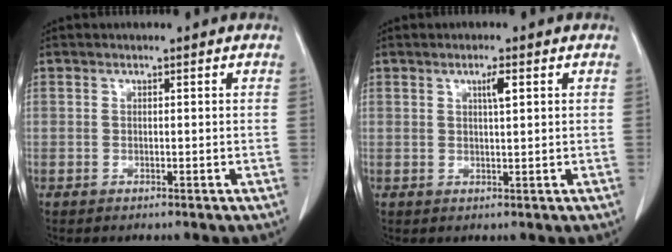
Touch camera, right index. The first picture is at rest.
{"total": 2.1, "force": [0.9, 0.1, 1.9], "torque": [-0.036, -0.002, 0.015]}